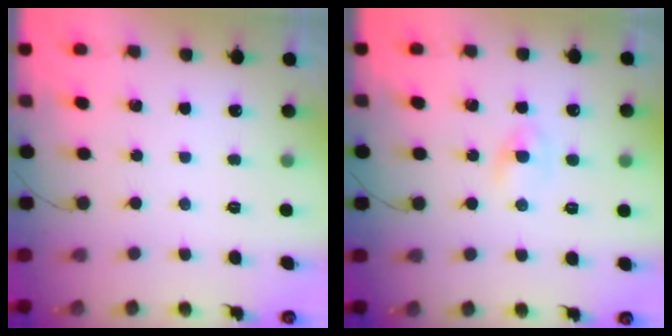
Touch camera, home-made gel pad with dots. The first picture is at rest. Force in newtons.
{"total": 1.6, "press": 1.4, "slide": 0.8}